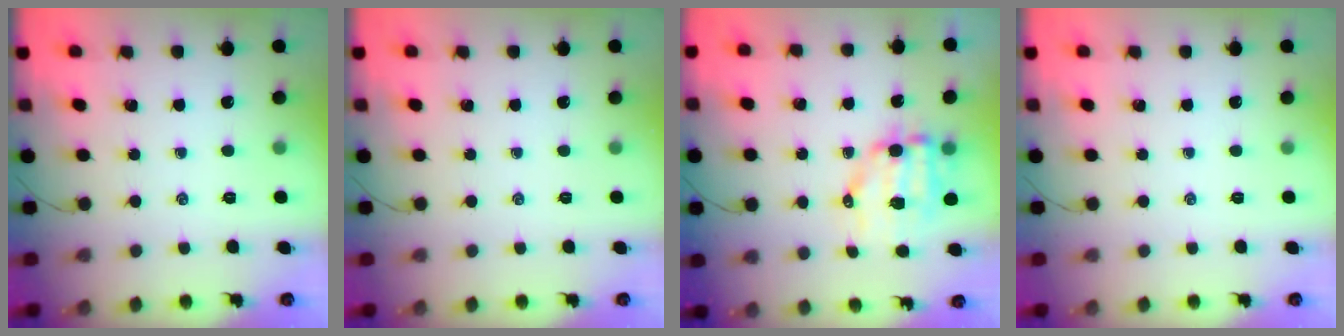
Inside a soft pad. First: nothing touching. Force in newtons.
{"total": 0.0}
{"total": 9.0, "press": 8.7, "slide": 2.0}
{"total": 0.0}